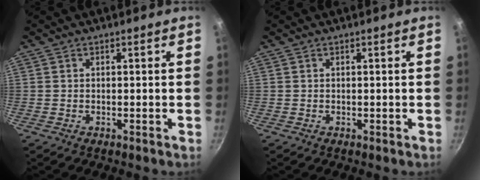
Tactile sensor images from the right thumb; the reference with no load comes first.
{"total": 0.0}